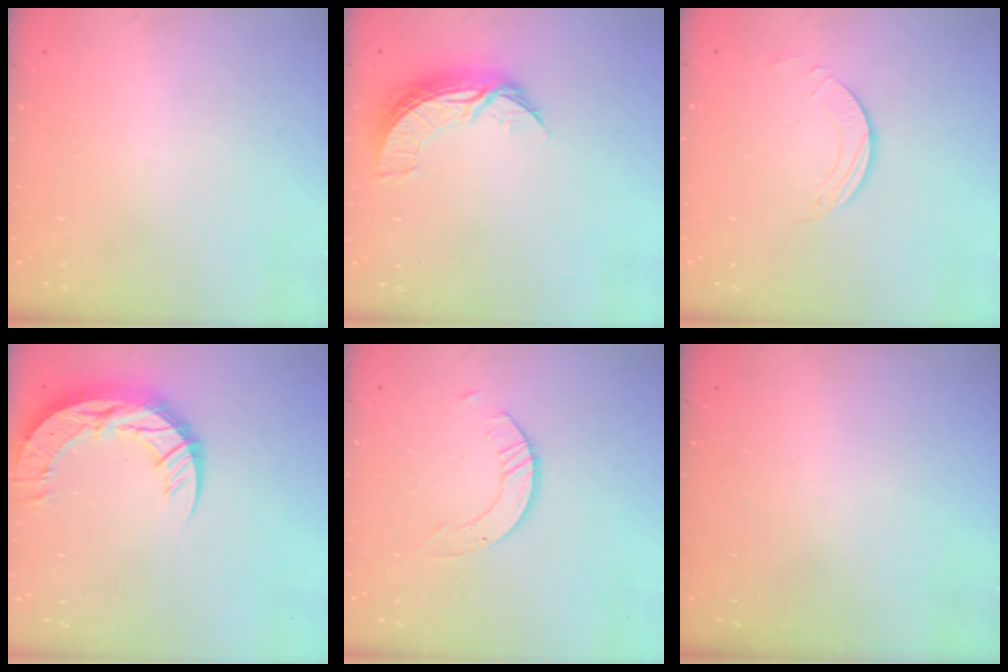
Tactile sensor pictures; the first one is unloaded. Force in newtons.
{"total": 8.4, "press": 8.4, "slide": 0.2}
{"total": 2.0, "press": 1.9, "slide": 0.3}
{"total": 16.1, "press": 16.0, "slide": 1.4}
{"total": 2.6, "press": 2.5, "slide": 0.3}
{"total": 0.0}